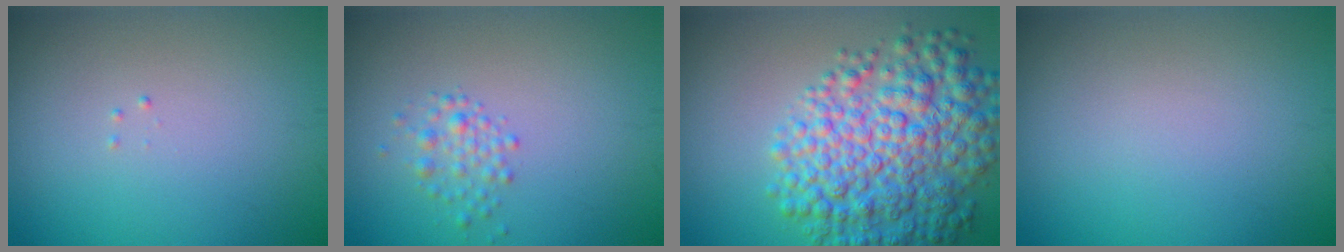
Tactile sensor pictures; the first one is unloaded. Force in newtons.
{"total": 1.7, "press": 1.7, "slide": 0.0}
{"total": 8.9, "press": 8.9, "slide": 0.2}
{"total": 0.0}